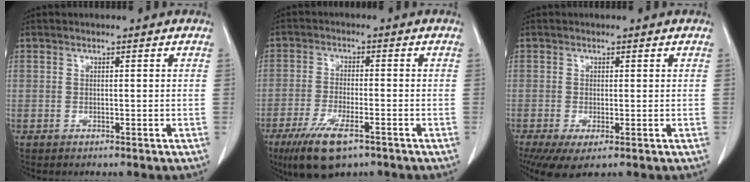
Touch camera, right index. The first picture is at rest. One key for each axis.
{"total": 9.0, "fx": -5.5, "fy": 2.5, "fz": 6.6, "tx": -0.126, "ty": -0.018, "tz": -0.092}
{"total": 4.3, "fx": -2.0, "fy": 1.4, "fz": 3.6, "tx": -0.061, "ty": -0.014, "tz": -0.030}